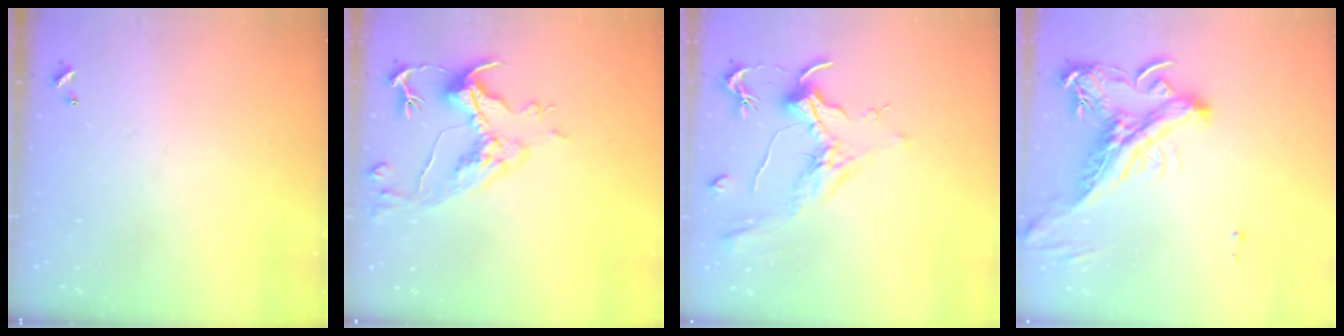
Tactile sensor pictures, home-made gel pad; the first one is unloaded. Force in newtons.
{"total": 6.6, "press": 6.5, "slide": 1.5}
{"total": 2.1, "press": 2.0, "slide": 0.8}
{"total": 4.2, "press": 3.8, "slide": 1.6}